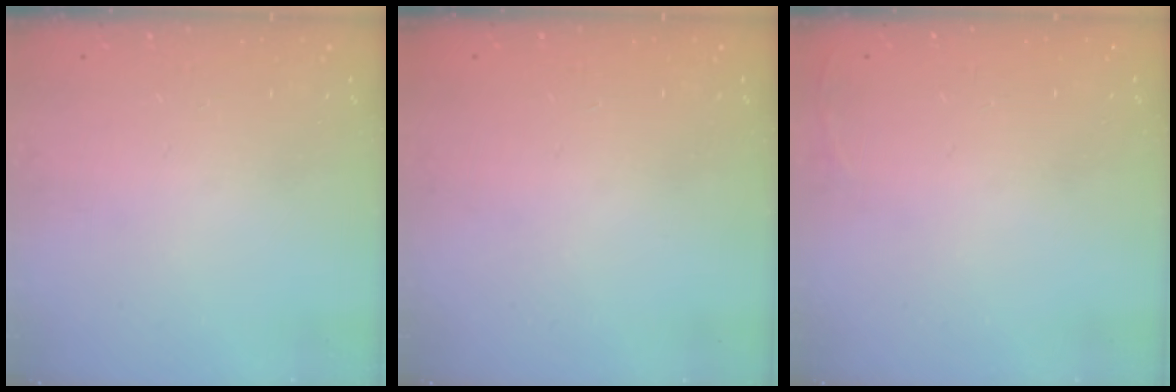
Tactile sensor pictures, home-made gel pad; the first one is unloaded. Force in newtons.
{"total": 0.0}
{"total": 2.7, "press": 2.6, "slide": 1.0}